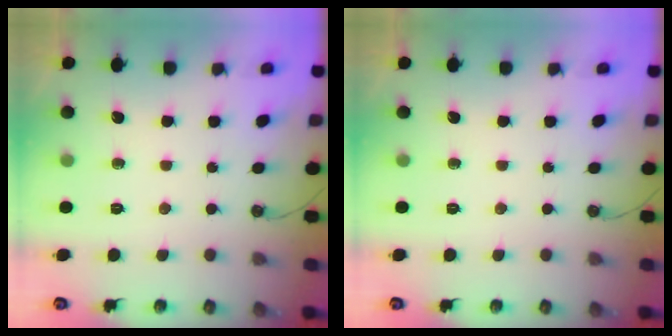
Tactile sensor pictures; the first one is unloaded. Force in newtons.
{"total": 0.0}